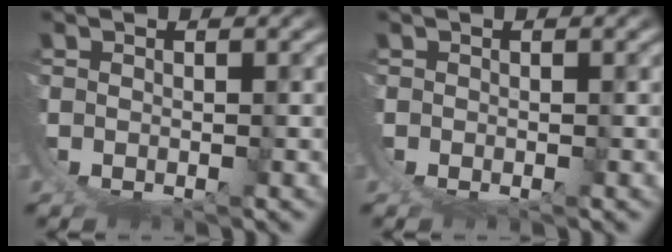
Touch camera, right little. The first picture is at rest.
{"total": 0.0}